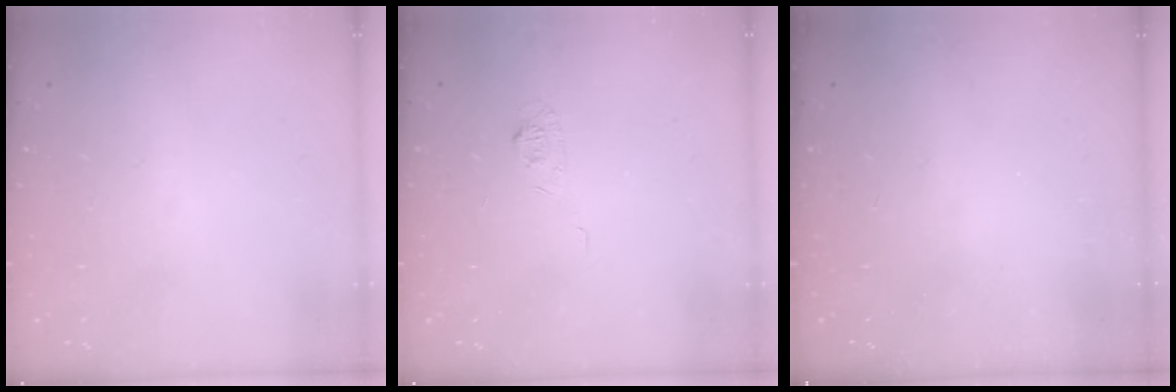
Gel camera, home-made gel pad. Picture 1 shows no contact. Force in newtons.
{"total": 4.2, "press": 4.2, "slide": 0.5}
{"total": 2.3, "press": 2.2, "slide": 0.7}